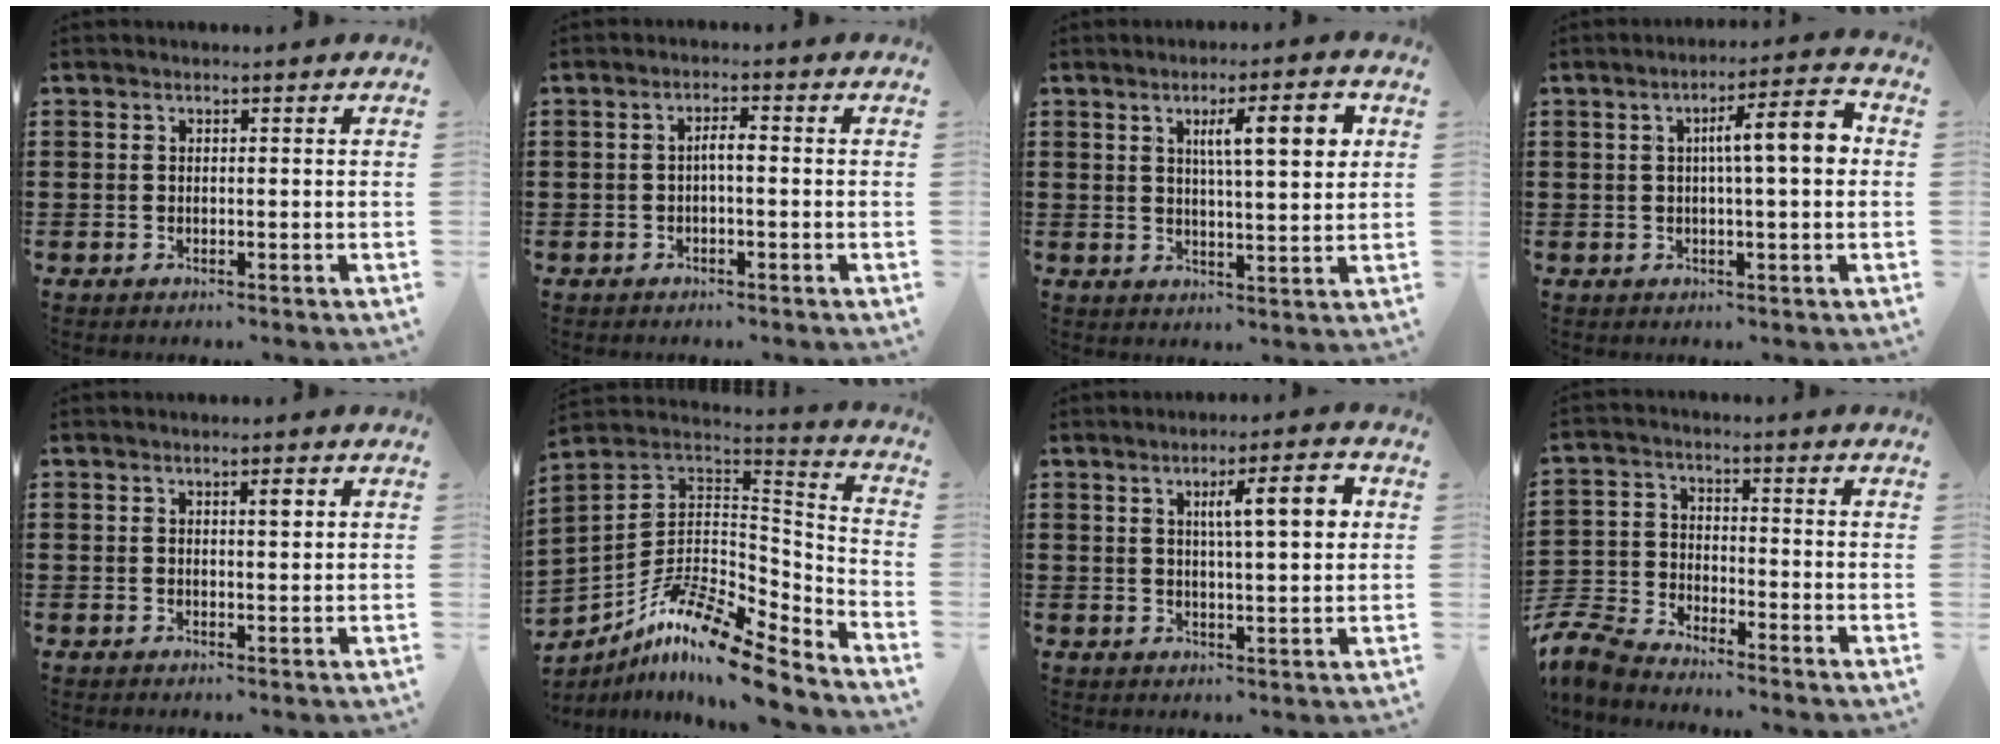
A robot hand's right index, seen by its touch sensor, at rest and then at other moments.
{"total": 2.0, "force": [-0.4, 0.4, 1.9], "torque": [-0.036, 0.003, -0.009]}
{"total": 7.9, "force": [2.6, 1.8, 7.3], "torque": [-0.122, -0.002, 0.036]}
{"total": 8.0, "force": [1.1, 1.0, 7.9], "torque": [-0.123, -0.004, 0.006]}
{"total": 1.6, "force": [0.6, 0.3, 1.5], "torque": [-0.020, 0.000, 0.007]}
{"total": 12.9, "force": [-9.2, 3.3, 8.4], "torque": [-0.169, 0.011, -0.177]}
{"total": 7.7, "force": [2.2, 1.5, 7.2], "torque": [-0.118, -0.004, 0.027]}
{"total": 6.1, "force": [-5.9, 0.9, 1.2], "torque": [-0.058, -0.006, -0.125]}